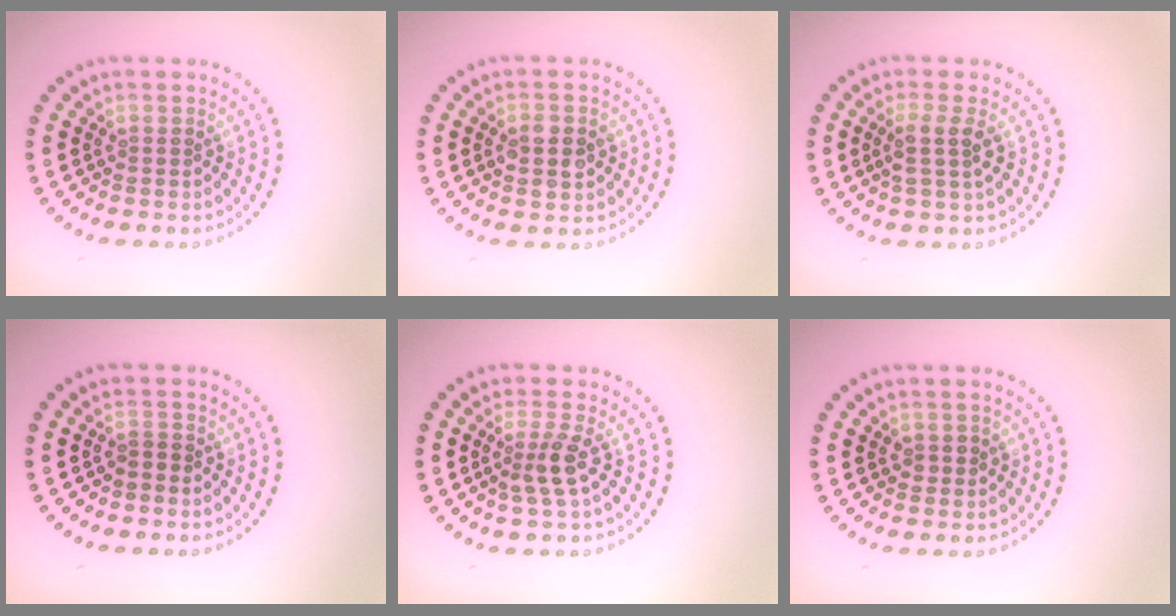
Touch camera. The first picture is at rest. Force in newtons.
{"total": 2.8, "press": 2.8, "slide": 0.2}
{"total": 2.2, "press": 1.8, "slide": 1.2}
{"total": 0.6, "press": 0.4, "slide": 0.4}
{"total": 2.3, "press": 1.8, "slide": 1.5}
{"total": 0.9, "press": 0.9, "slide": 0.2}